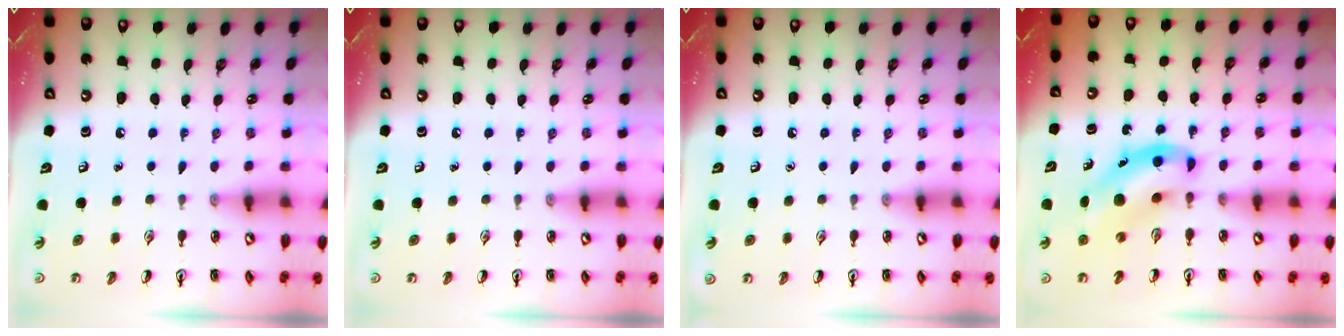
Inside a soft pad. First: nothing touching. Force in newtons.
{"total": 0.0}
{"total": 0.0}
{"total": 8.6, "press": 8.3, "slide": 2.2}